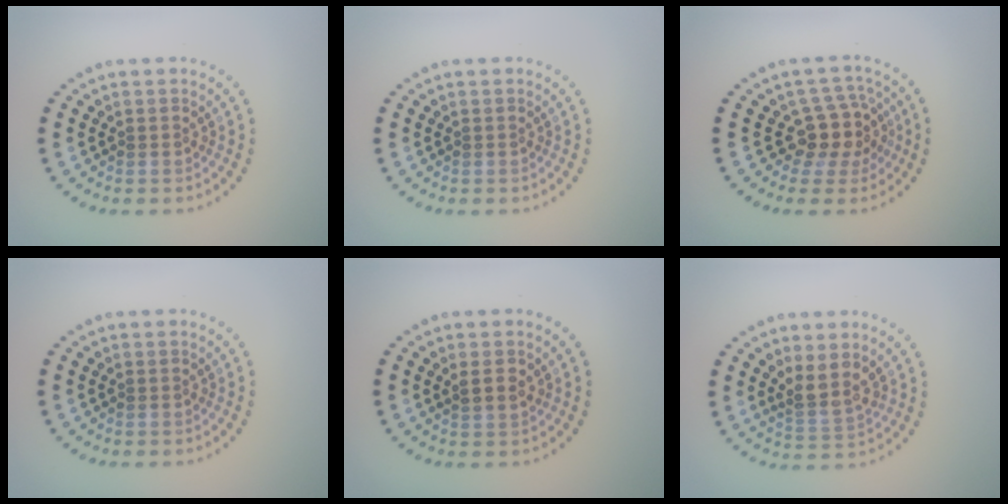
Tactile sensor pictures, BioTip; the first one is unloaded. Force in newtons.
{"total": 0.0}
{"total": 3.7, "press": 2.9, "slide": 2.2}
{"total": 0.0}
{"total": 1.2, "press": 1.1, "slide": 0.5}
{"total": 2.6, "press": 2.0, "slide": 1.6}